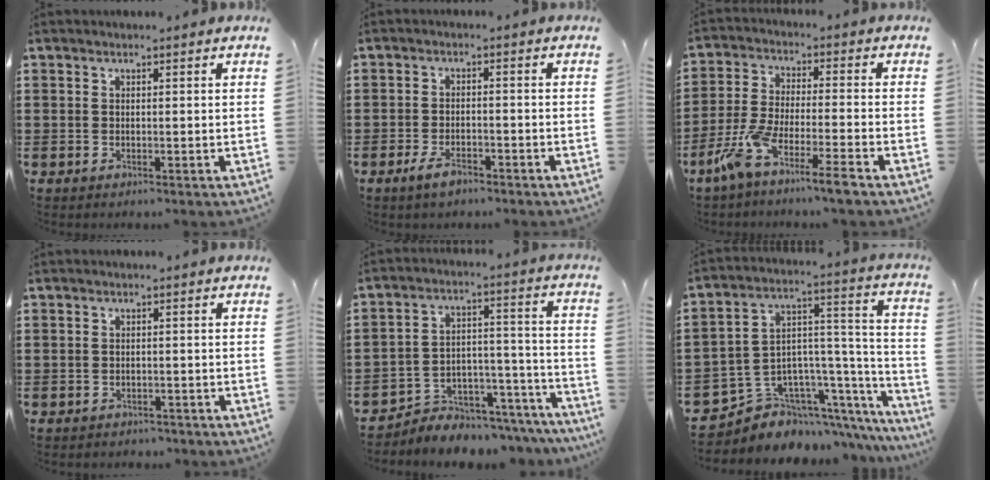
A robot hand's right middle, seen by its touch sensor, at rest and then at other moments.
{"total": 3.3, "force": [-2.2, 1.2, 2.2], "torque": [-0.050, 0.001, -0.045]}
{"total": 7.6, "force": [-6.2, -0.4, 4.3], "torque": [-0.109, -0.017, -0.127]}
{"total": 1.3, "force": [-1.2, 0.4, -0.2], "torque": [0.000, 0.004, -0.028]}
{"total": 5.2, "force": [-4.8, 2.0, 0.1], "torque": [-0.006, 0.008, -0.098]}
{"total": 6.8, "force": [-4.9, 4.6, 0.9], "torque": [-0.029, -0.013, -0.083]}